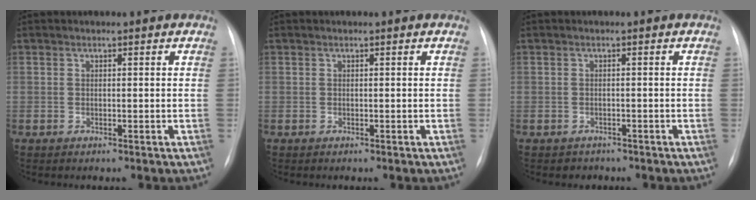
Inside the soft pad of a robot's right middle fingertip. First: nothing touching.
{"total": 0.0}
{"total": 1.7, "force": [-1.3, 1.1, -0.2], "torque": [-0.005, 0.004, -0.018]}